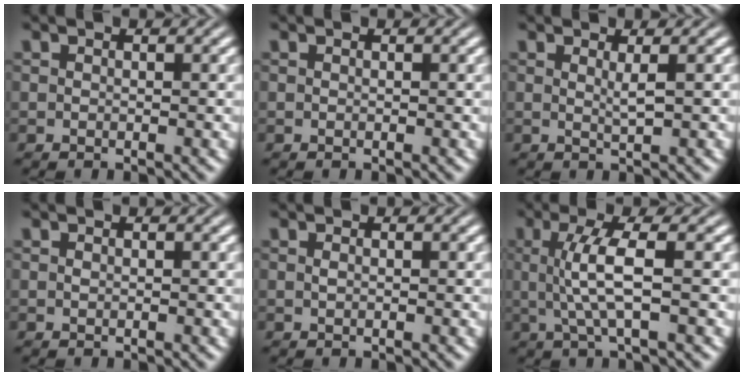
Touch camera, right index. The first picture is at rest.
{"total": 0.0}
{"total": 1.6, "force": [0.6, -1.3, 0.8], "torque": [-0.006, -0.008, 0.016]}
{"total": 0.6, "force": [-0.1, -0.6, -0.1], "torque": [-0.004, -0.010, 0.007]}
{"total": 0.9, "force": [-0.1, -0.9, 0.0], "torque": [-0.001, -0.008, 0.006]}
{"total": 3.8, "force": [0.2, -0.6, 3.8], "torque": [-0.070, 0.001, 0.011]}